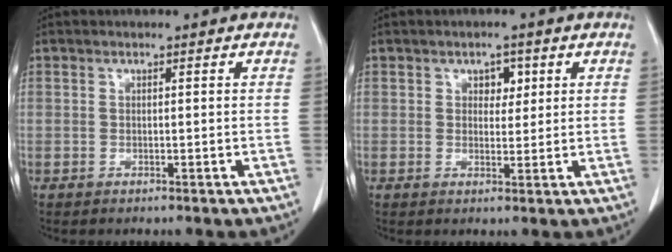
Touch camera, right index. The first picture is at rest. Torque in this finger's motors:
{"motor_torque": [0.05, 0.03, 0.00, 0.00]}